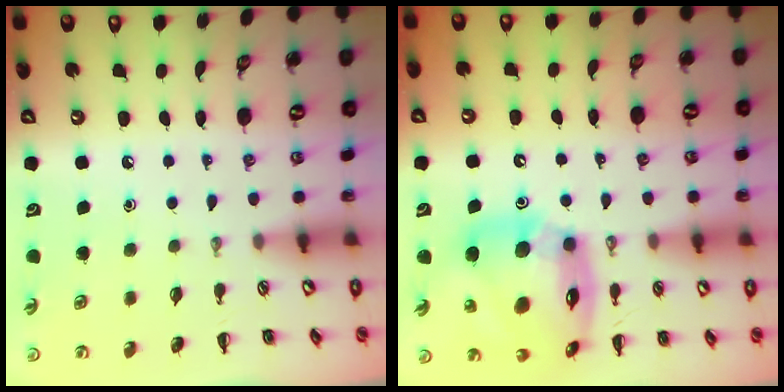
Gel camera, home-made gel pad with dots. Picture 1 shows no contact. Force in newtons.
{"total": 17.7, "press": 17.1, "slide": 4.8}